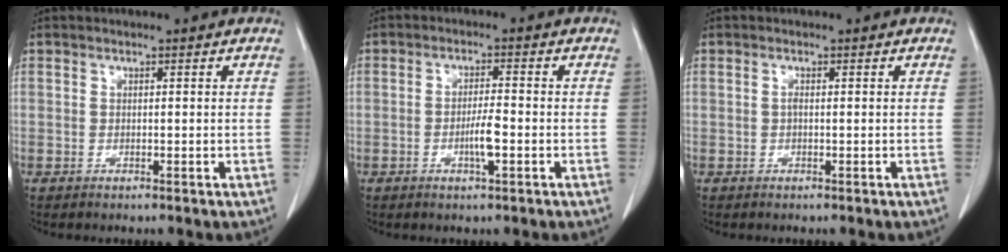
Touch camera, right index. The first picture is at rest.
{"total": 3.8, "force": [-1.2, 0.4, 3.5], "torque": [-0.067, -0.002, -0.022]}
{"total": 0.6, "force": [0.0, 0.1, 0.6], "torque": [-0.013, 0.001, -0.001]}